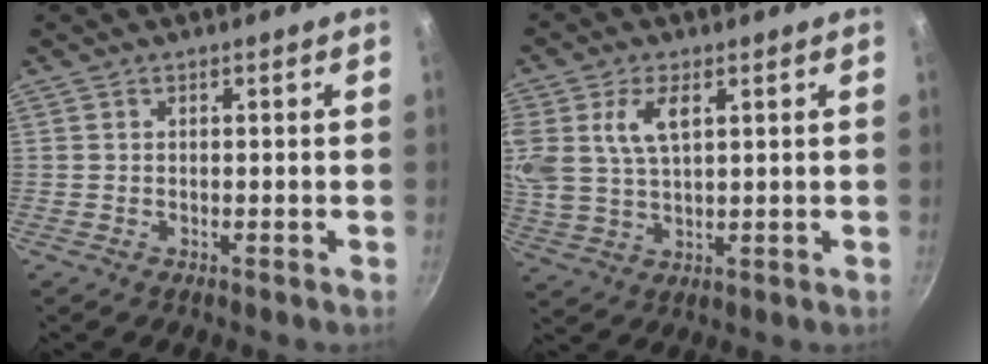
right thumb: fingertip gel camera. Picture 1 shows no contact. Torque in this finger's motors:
{"motor_torque": [0.09, 0.40, 0.81, 0.43, 0.12]}